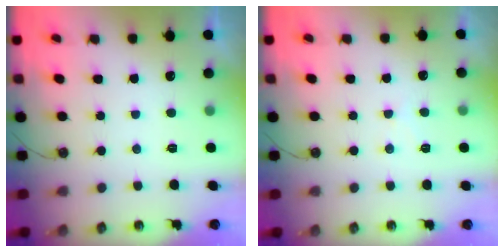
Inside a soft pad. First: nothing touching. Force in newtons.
{"total": 6.1, "press": 6.0, "slide": 1.0}